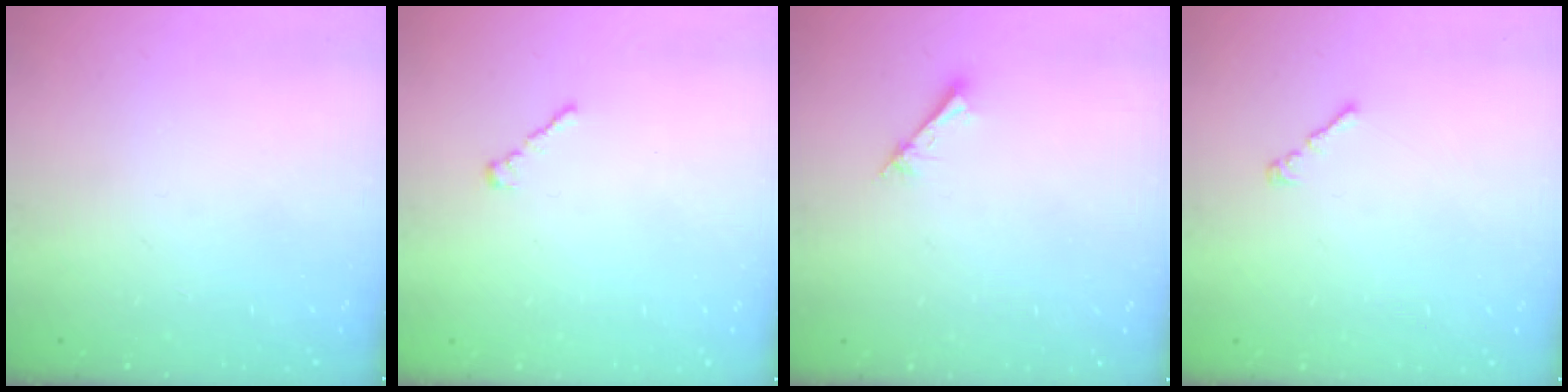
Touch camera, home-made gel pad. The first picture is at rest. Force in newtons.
{"total": 1.4, "press": 1.3, "slide": 0.5}
{"total": 1.2, "press": 1.2, "slide": 0.1}
{"total": 1.1, "press": 0.9, "slide": 0.5}